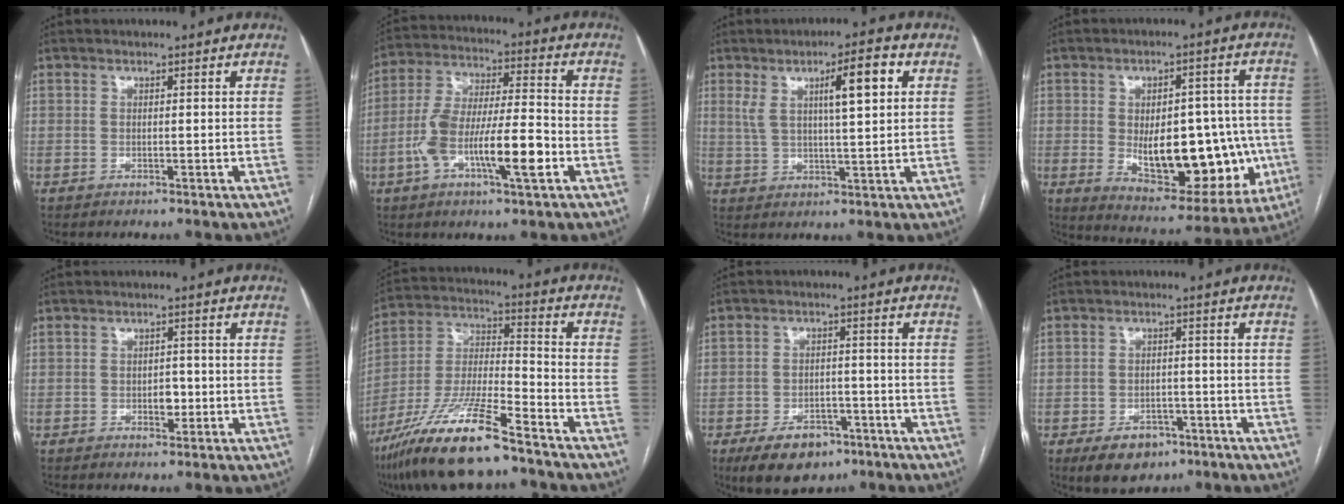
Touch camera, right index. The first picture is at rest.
{"total": 14.1, "force": [-4.6, 2.6, 13.0], "torque": [-0.245, 0.007, -0.080]}
{"total": 8.5, "force": [3.2, 1.0, 7.8], "torque": [-0.133, 0.014, 0.053]}
{"total": 19.2, "force": [-2.9, 9.1, 16.6], "torque": [-0.221, 0.014, -0.012]}
{"total": 2.4, "force": [-0.6, 1.5, 1.8], "torque": [-0.022, 0.003, -0.005]}
{"total": 16.8, "force": [-11.7, 2.1, 11.8], "torque": [-0.251, -0.025, -0.215]}
{"total": 8.3, "force": [-5.1, 4.8, 4.4], "torque": [-0.075, 0.000, -0.075]}
{"total": 6.5, "force": [-3.7, 4.3, 3.1], "torque": [-0.049, 0.001, -0.049]}